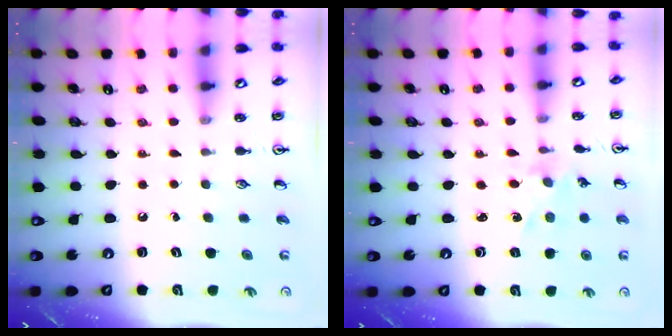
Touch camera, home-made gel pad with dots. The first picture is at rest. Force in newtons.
{"total": 0.8, "press": 0.8, "slide": 0.2}